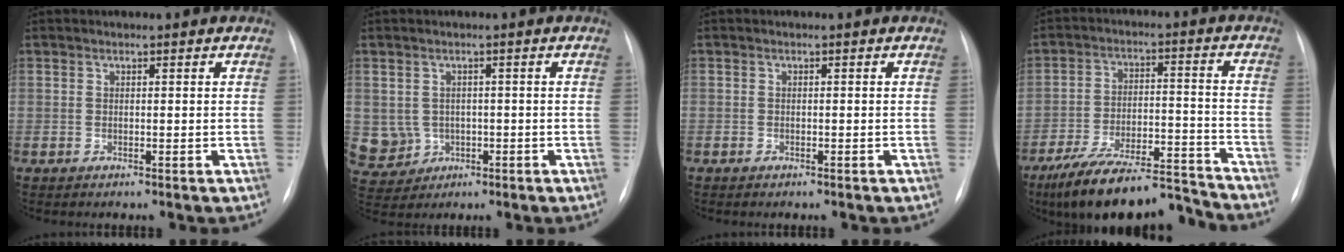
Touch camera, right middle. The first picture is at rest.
{"total": 6.6, "force": [-0.8, 6.5, 1.2], "torque": [-0.040, 0.013, 0.001]}
{"total": 0.6, "force": [-0.4, 0.4, 0.1], "torque": [-0.003, 0.002, -0.007]}
{"total": 15.8, "force": [-14.1, 2.8, 6.7], "torque": [-0.111, 0.024, -0.236]}